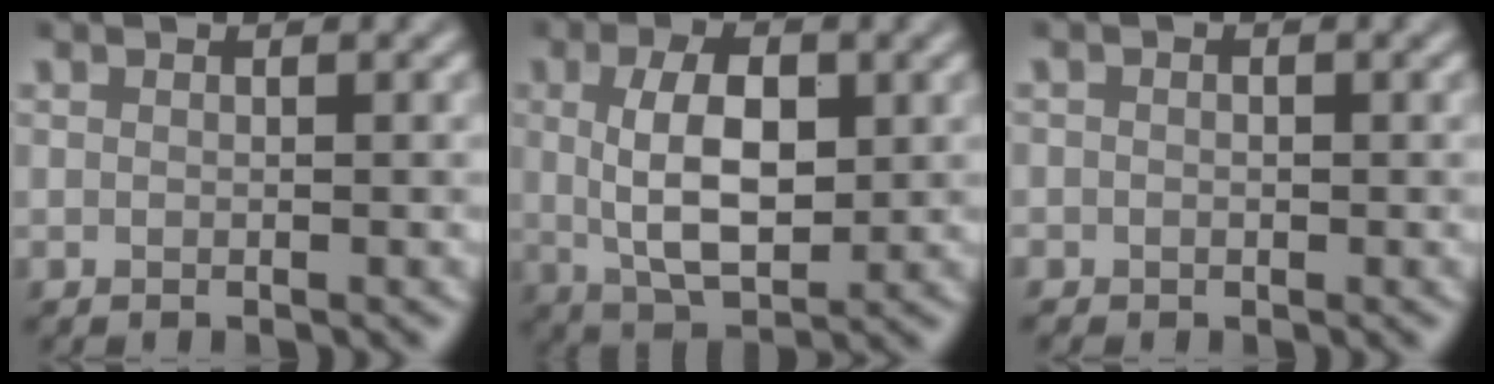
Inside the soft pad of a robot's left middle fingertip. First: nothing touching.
{"total": 6.5, "force": [0.9, 3.3, 5.6], "torque": [-0.105, 0.001, 0.020]}
{"total": 1.1, "force": [-0.1, 1.1, 0.1], "torque": [0.015, -0.003, -0.002]}